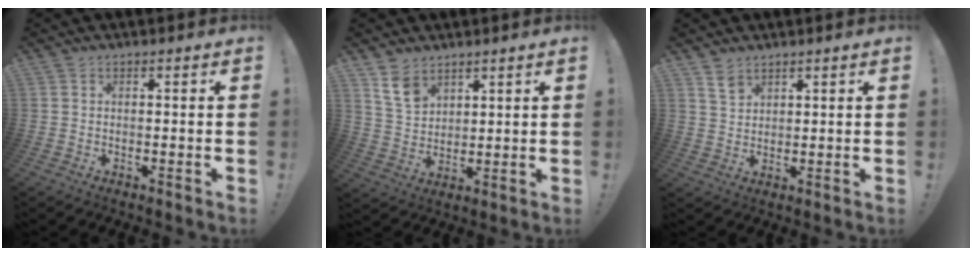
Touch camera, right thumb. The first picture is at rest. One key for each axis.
{"total": 8.1, "fx": 5.6, "fy": 4.9, "fz": 3.0, "tx": -0.057, "ty": -0.029, "tz": 0.111}
{"total": 4.2, "fx": 3.1, "fy": 2.5, "fz": 1.4, "tx": -0.020, "ty": -0.017, "tz": 0.059}